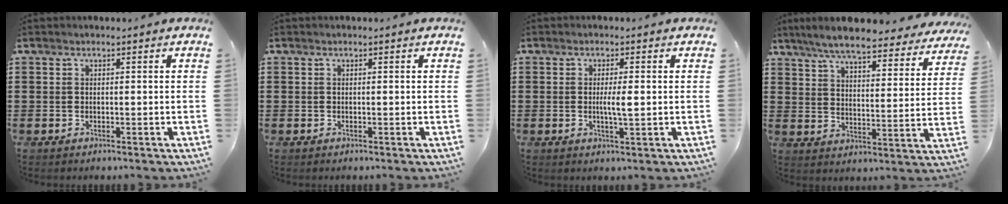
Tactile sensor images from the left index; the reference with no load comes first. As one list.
[{"total": 0.0}, {"total": 3.0, "force": [0.1, 0.4, 3.0], "torque": [-0.055, -0.005, 0.000]}, {"total": 7.6, "force": [6.9, 0.4, 3.2], "torque": [-0.090, -0.037, 0.119]}]